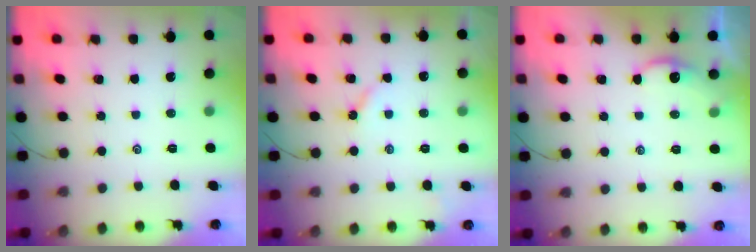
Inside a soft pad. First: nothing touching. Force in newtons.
{"total": 2.3, "press": 2.3, "slide": 0.3}
{"total": 2.2, "press": 2.2, "slide": 0.2}